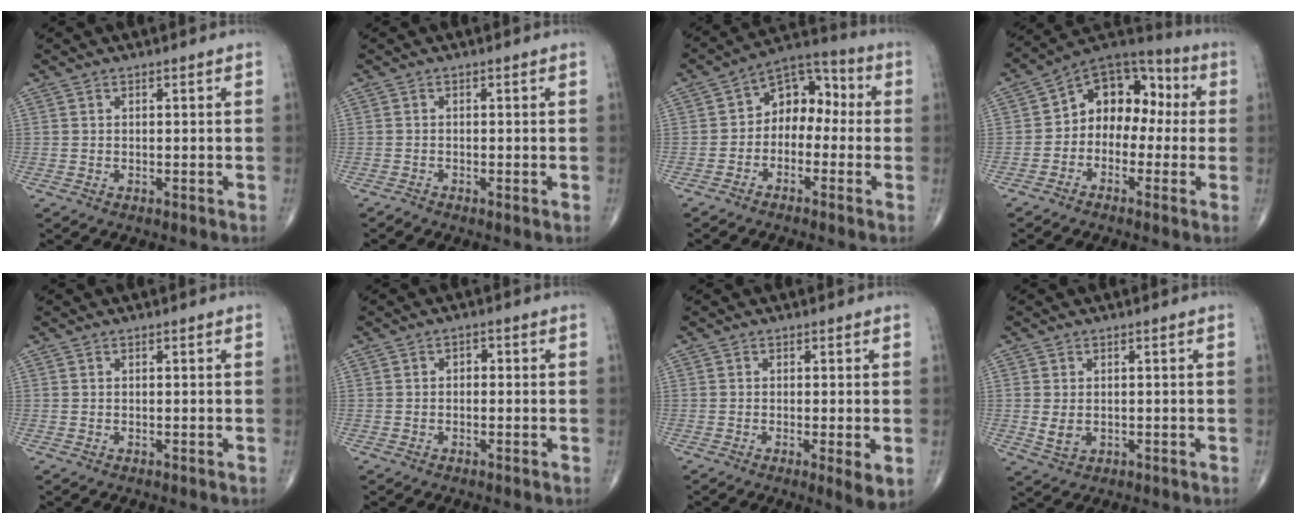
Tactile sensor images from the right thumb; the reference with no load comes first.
{"total": 0.6, "force": [-0.5, 0.1, 0.4], "torque": [-0.010, -0.003, -0.015]}
{"total": 9.3, "force": [-0.9, 6.6, 6.5], "torque": [-0.061, 0.045, -0.037]}
{"total": 12.3, "force": [-0.5, 9.1, 8.2], "torque": [-0.074, 0.050, -0.028]}
{"total": 0.0}
{"total": 1.4, "force": [-0.1, 1.1, 0.9], "torque": [-0.004, 0.006, -0.007]}
{"total": 3.8, "force": [-0.7, 0.6, 3.7], "torque": [-0.066, -0.016, -0.014]}
{"total": 2.7, "force": [-0.1, 2.1, 1.8], "torque": [-0.029, -0.005, 0.005]}